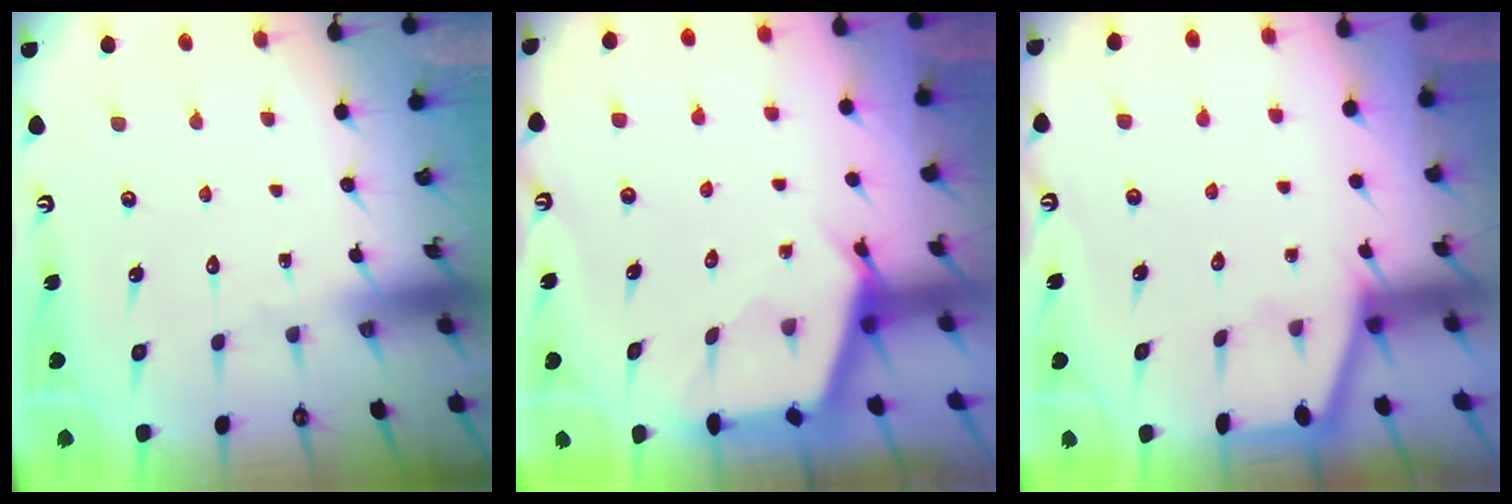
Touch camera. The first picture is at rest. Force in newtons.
{"total": 2.5, "press": 2.5, "slide": 0.3}
{"total": 1.1, "press": 1.1, "slide": 0.3}